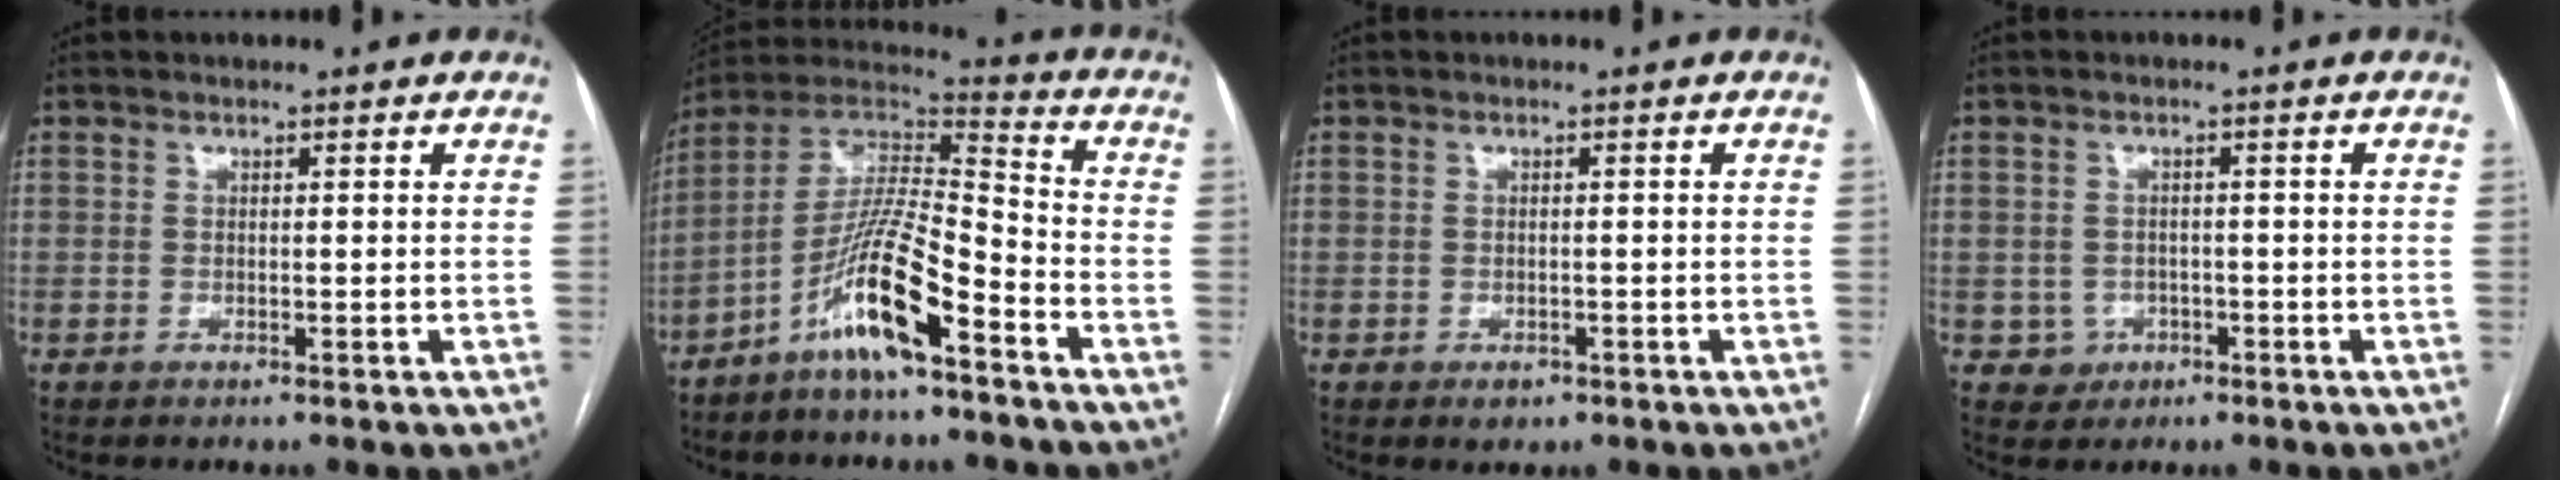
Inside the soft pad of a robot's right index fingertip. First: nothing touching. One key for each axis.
{"total": 12.9, "fx": -7.5, "fy": 1.5, "fz": 10.5, "tx": -0.204, "ty": 0.005, "tz": -0.144}
{"total": 1.8, "fx": -1.0, "fy": 1.2, "fz": 0.8, "tx": -0.009, "ty": 0.002, "tz": -0.007}
{"total": 3.3, "fx": -0.9, "fy": 3.2, "fz": -0.1, "tx": 0.016, "ty": 0.013, "tz": -0.005}